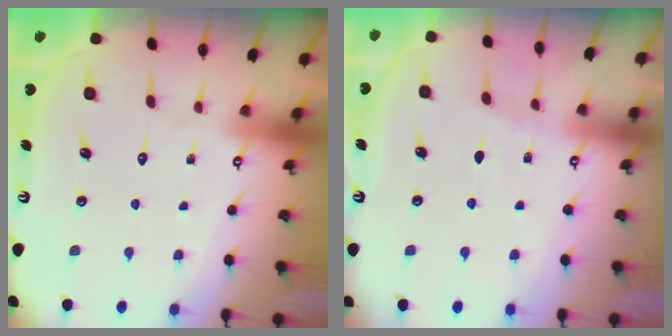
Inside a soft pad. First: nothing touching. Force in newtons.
{"total": 2.7, "press": 2.6, "slide": 0.4}